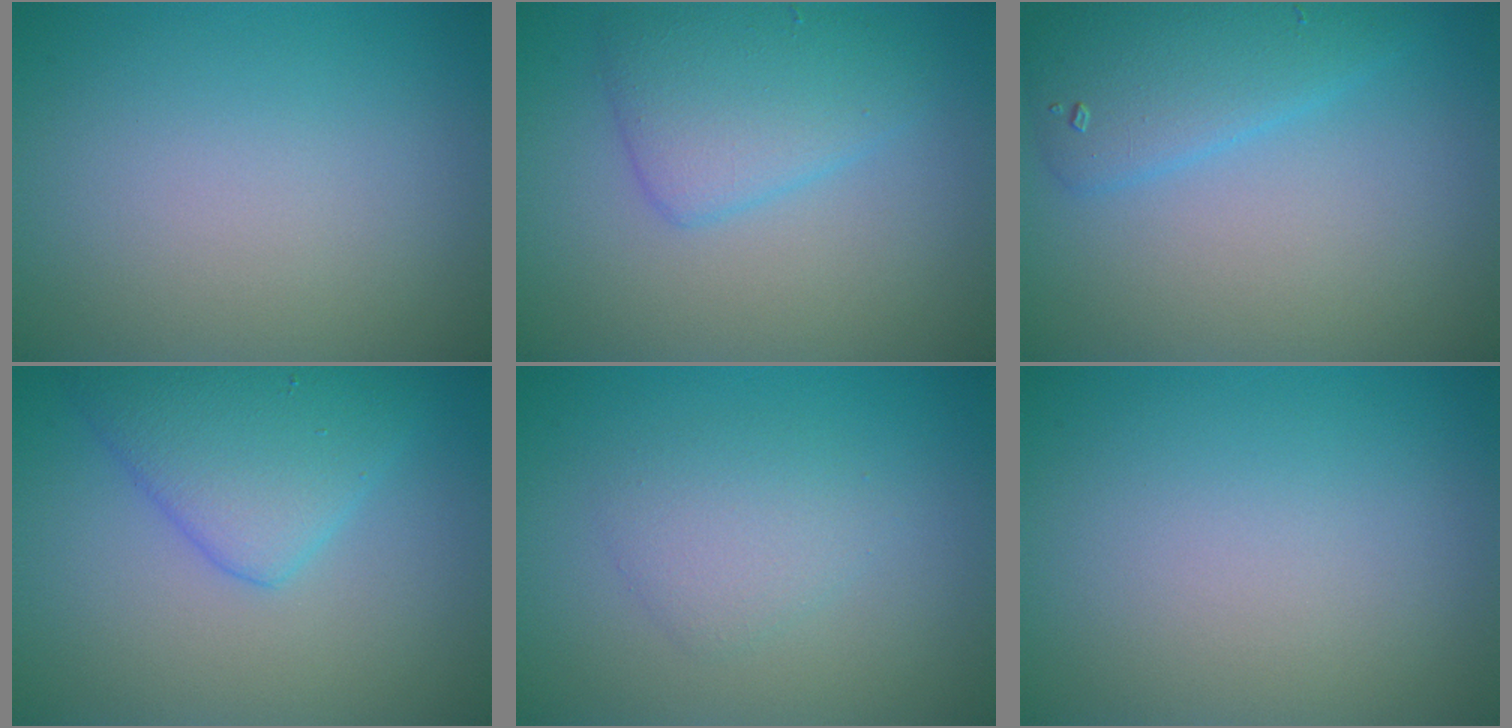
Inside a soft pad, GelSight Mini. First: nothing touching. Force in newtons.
{"total": 4.0, "press": 4.0, "slide": 0.3}
{"total": 3.7, "press": 3.7, "slide": 0.2}
{"total": 4.6, "press": 4.6, "slide": 0.2}
{"total": 2.2, "press": 2.2, "slide": 0.0}
{"total": 0.0}